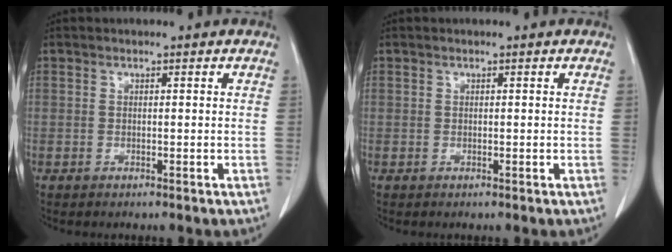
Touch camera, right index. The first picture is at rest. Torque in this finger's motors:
{"motor_torque": [-0.12, 0.08, 0.02, 0.01]}